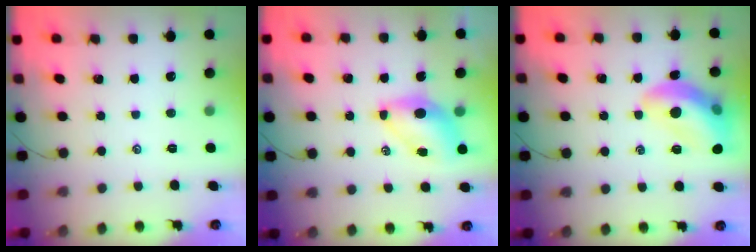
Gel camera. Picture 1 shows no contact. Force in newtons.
{"total": 6.6, "press": 6.5, "slide": 1.3}
{"total": 14.7, "press": 14.7, "slide": 1.3}